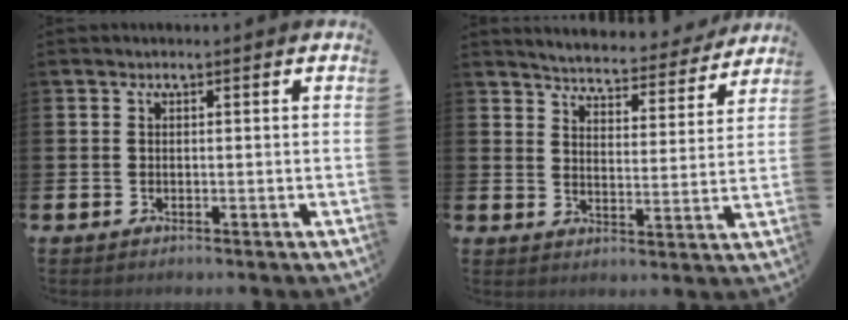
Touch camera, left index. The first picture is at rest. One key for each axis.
{"total": 4.8, "fx": 4.7, "fy": 0.4, "fz": 0.6, "tx": -0.031, "ty": -0.040, "tz": 0.077}